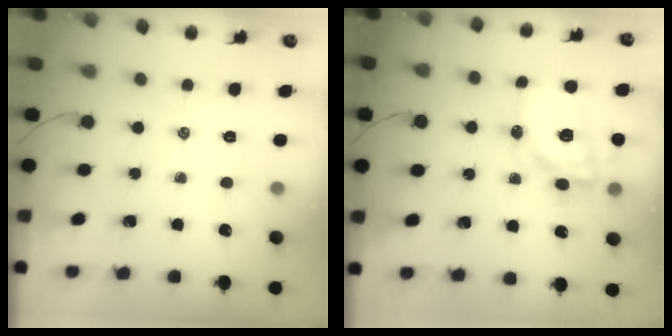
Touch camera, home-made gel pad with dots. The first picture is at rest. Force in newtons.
{"total": 16.1, "press": 15.7, "slide": 3.6}